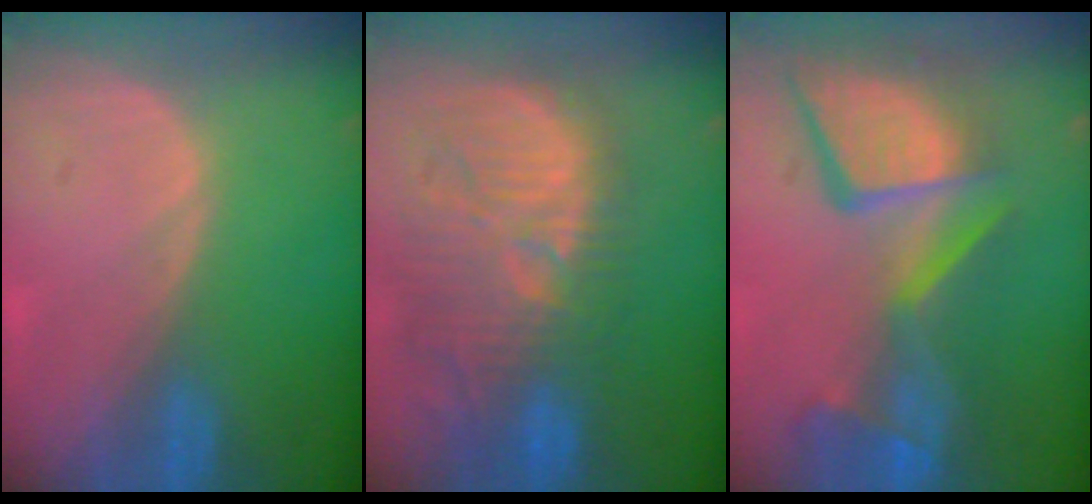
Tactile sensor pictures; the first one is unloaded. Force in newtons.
{"total": 12.8, "press": 12.1, "slide": 4.2}
{"total": 13.9, "press": 11.3, "slide": 8.1}